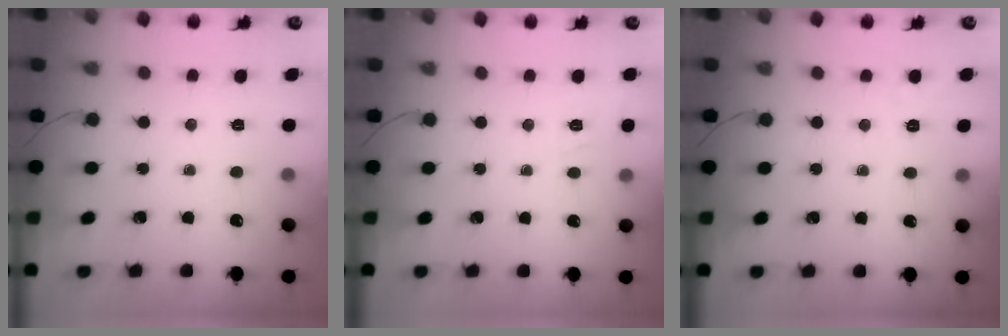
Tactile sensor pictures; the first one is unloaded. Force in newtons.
{"total": 1.8, "press": 1.0, "slide": 1.5}
{"total": 2.9, "press": 2.3, "slide": 1.9}